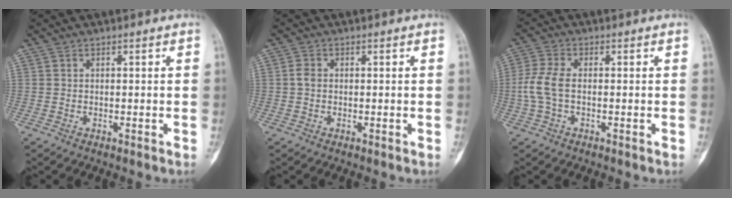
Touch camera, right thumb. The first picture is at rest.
{"total": 1.7, "force": [-0.1, 1.3, 1.0], "torque": [-0.015, 0.003, -0.004]}
{"total": 5.6, "force": [-0.5, 2.9, 4.8], "torque": [-0.128, 0.011, -0.014]}